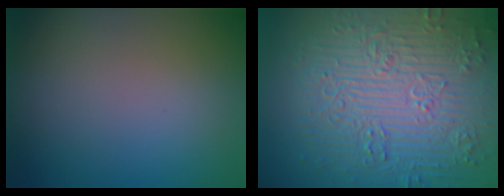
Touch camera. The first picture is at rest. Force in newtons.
{"total": 9.3, "press": 6.9, "slide": 6.2}